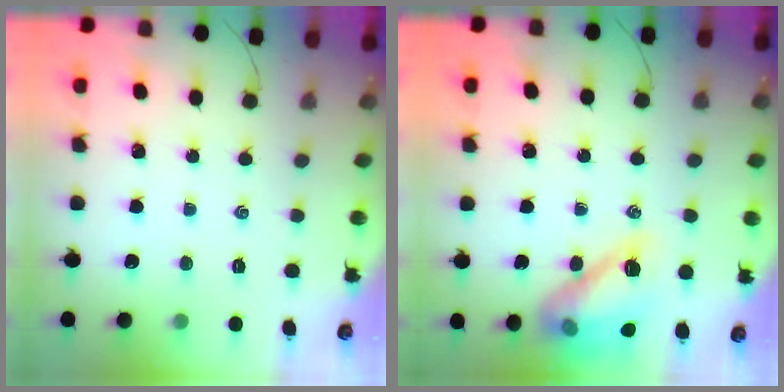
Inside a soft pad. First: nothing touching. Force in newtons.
{"total": 15.0, "press": 14.9, "slide": 1.3}